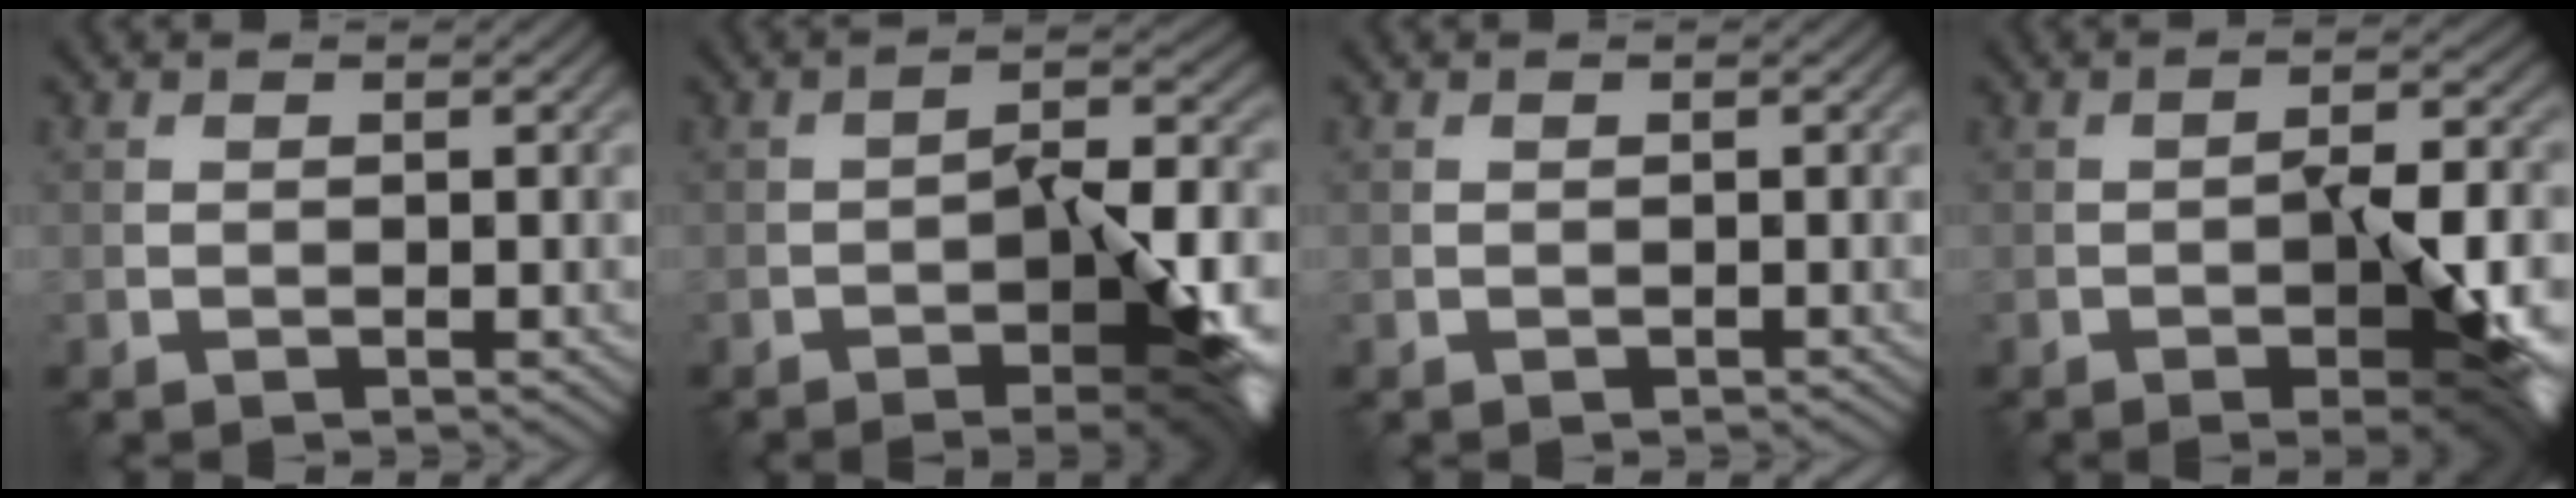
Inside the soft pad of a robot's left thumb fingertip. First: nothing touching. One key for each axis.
{"total": 11.0, "fx": -4.0, "fy": 3.5, "fz": 9.7, "tx": -0.143, "ty": -0.002, "tz": -0.058}
{"total": 0.0}
{"total": 9.6, "fx": -2.9, "fy": 3.0, "fz": 8.6, "tx": -0.128, "ty": -0.004, "tz": -0.040}